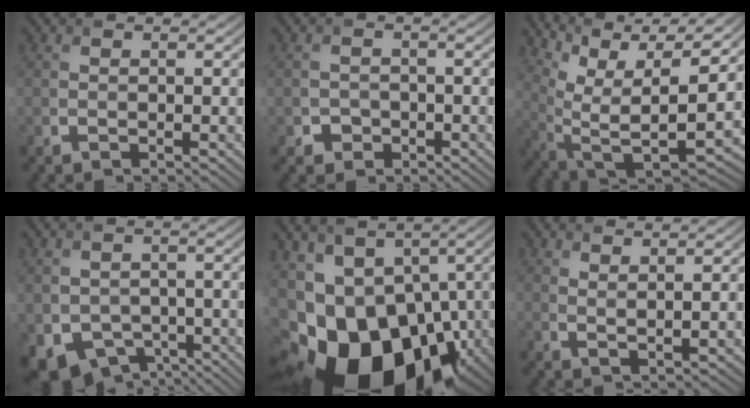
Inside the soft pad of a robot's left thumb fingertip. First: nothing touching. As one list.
[{"total": 1.6, "force": [-1.0, 1.2, -0.4], "torque": [0.013, -0.002, -0.022]}, {"total": 11.7, "force": [6.3, 4.7, 8.7], "torque": [-0.201, 0.008, 0.122]}, {"total": 5.8, "force": [-2.3, 4.7, 2.4], "torque": [-0.069, -0.028, -0.037]}, {"total": 18.7, "force": [-7.2, 11.9, 12.6], "torque": [-0.234, -0.026, -0.101]}, {"total": 3.3, "force": [2.9, 0.3, 1.5], "torque": [-0.017, -0.011, 0.052]}]